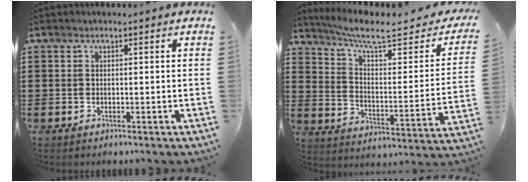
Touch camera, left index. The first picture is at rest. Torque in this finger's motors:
{"motor_torque": [1.32, -0.81, 0.10, 0.03]}